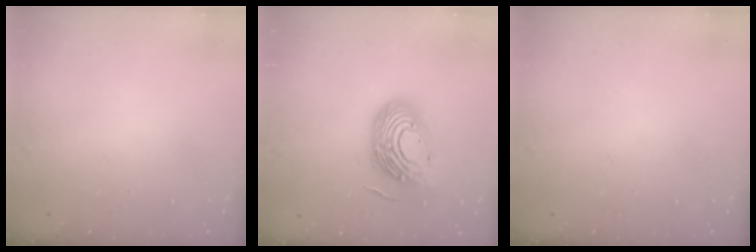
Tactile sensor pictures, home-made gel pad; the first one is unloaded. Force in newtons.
{"total": 15.4, "press": 15.3, "slide": 1.4}
{"total": 0.0}